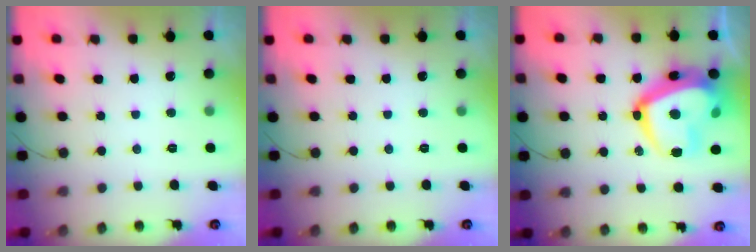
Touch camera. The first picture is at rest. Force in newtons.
{"total": 0.0}
{"total": 23.4, "press": 23.3, "slide": 2.0}